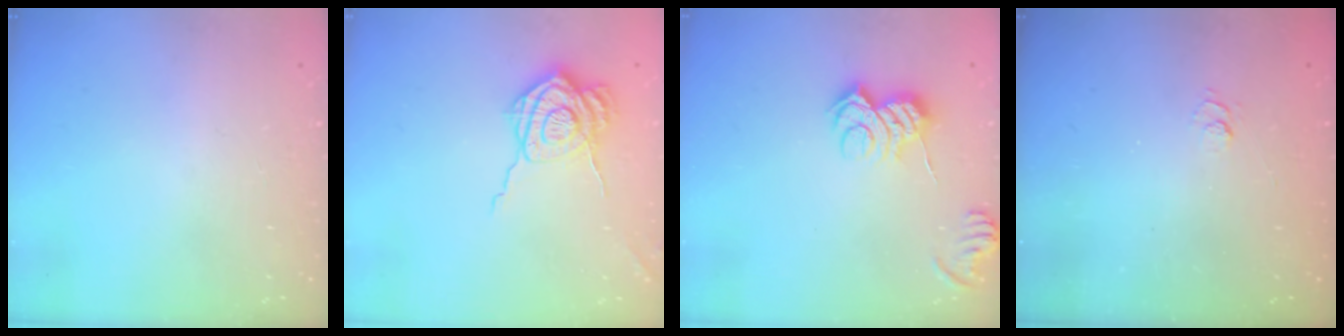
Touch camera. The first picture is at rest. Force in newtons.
{"total": 12.8, "press": 12.7, "slide": 1.2}
{"total": 8.3, "press": 8.2, "slide": 0.8}
{"total": 2.7, "press": 2.2, "slide": 1.5}